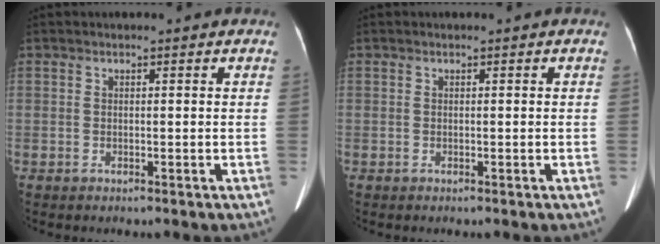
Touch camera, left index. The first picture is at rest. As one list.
[{"total": 0.0}]